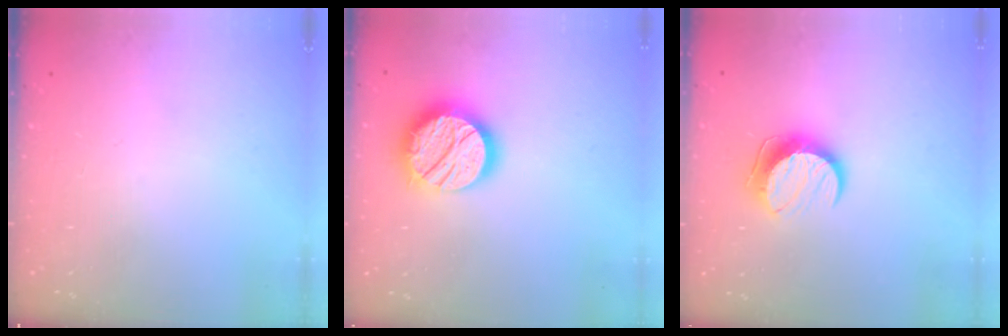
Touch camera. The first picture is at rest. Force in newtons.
{"total": 17.3, "press": 17.2, "slide": 1.0}
{"total": 9.9, "press": 9.8, "slide": 0.5}